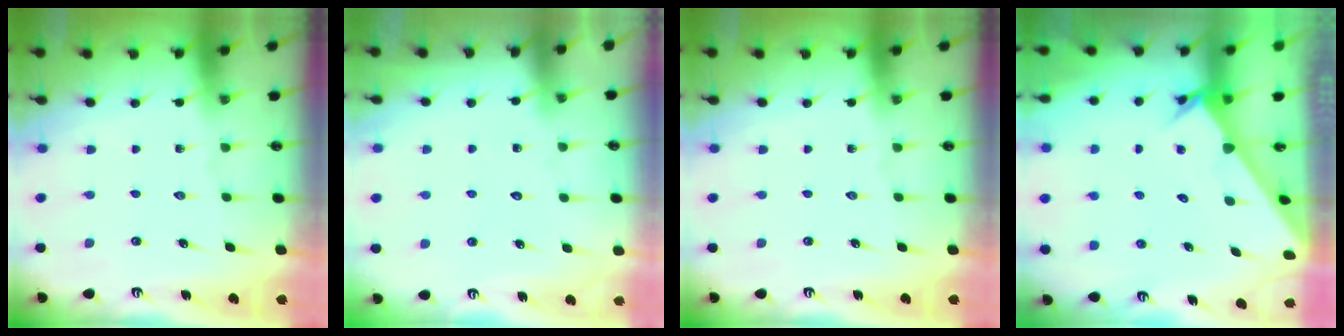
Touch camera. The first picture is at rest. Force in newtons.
{"total": 2.9, "press": 2.9, "slide": 0.2}
{"total": 0.0}
{"total": 2.8, "press": 2.8, "slide": 0.1}